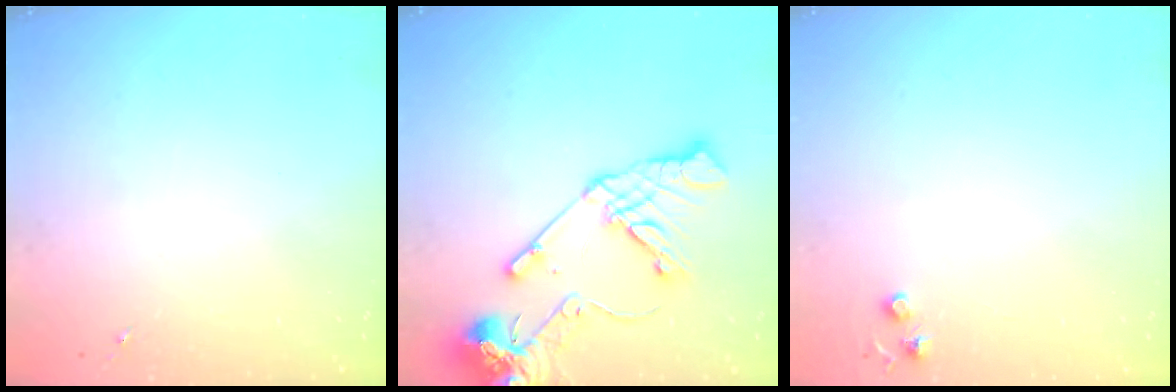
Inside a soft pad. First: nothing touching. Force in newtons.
{"total": 17.1, "press": 16.9, "slide": 2.3}
{"total": 4.2, "press": 4.1, "slide": 0.7}